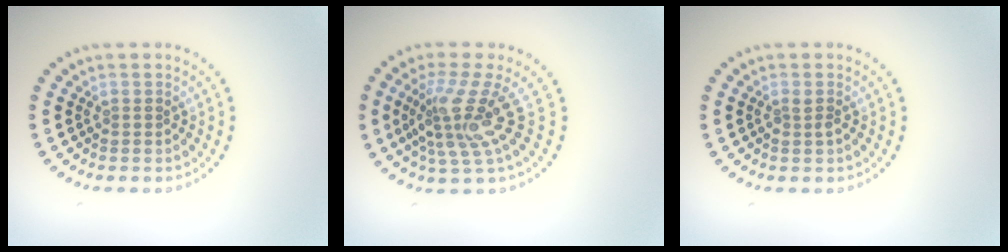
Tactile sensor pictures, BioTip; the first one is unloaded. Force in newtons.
{"total": 4.4, "press": 3.1, "slide": 3.1}
{"total": 0.6, "press": 0.6, "slide": 0.1}